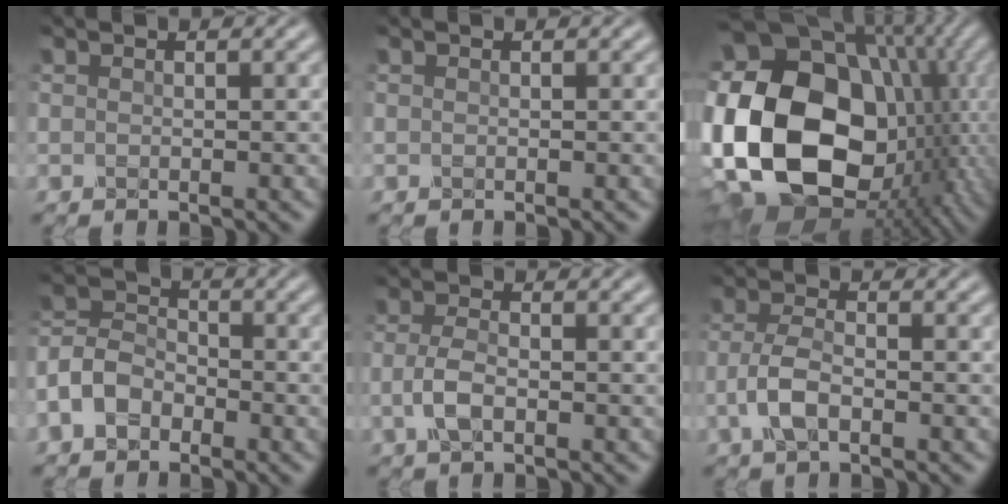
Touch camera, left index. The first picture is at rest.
{"total": 0.0}
{"total": 21.4, "force": [-1.7, 15.1, 15.1], "torque": [-0.354, -0.003, -0.021]}
{"total": 4.4, "force": [-2.5, 2.8, 2.3], "torque": [-0.058, 0.011, -0.059]}
{"total": 2.3, "force": [-0.8, 0.7, 2.1], "torque": [-0.053, 0.003, -0.015]}
{"total": 3.0, "force": [-1.4, 1.0, 2.5], "torque": [-0.060, 0.005, -0.032]}